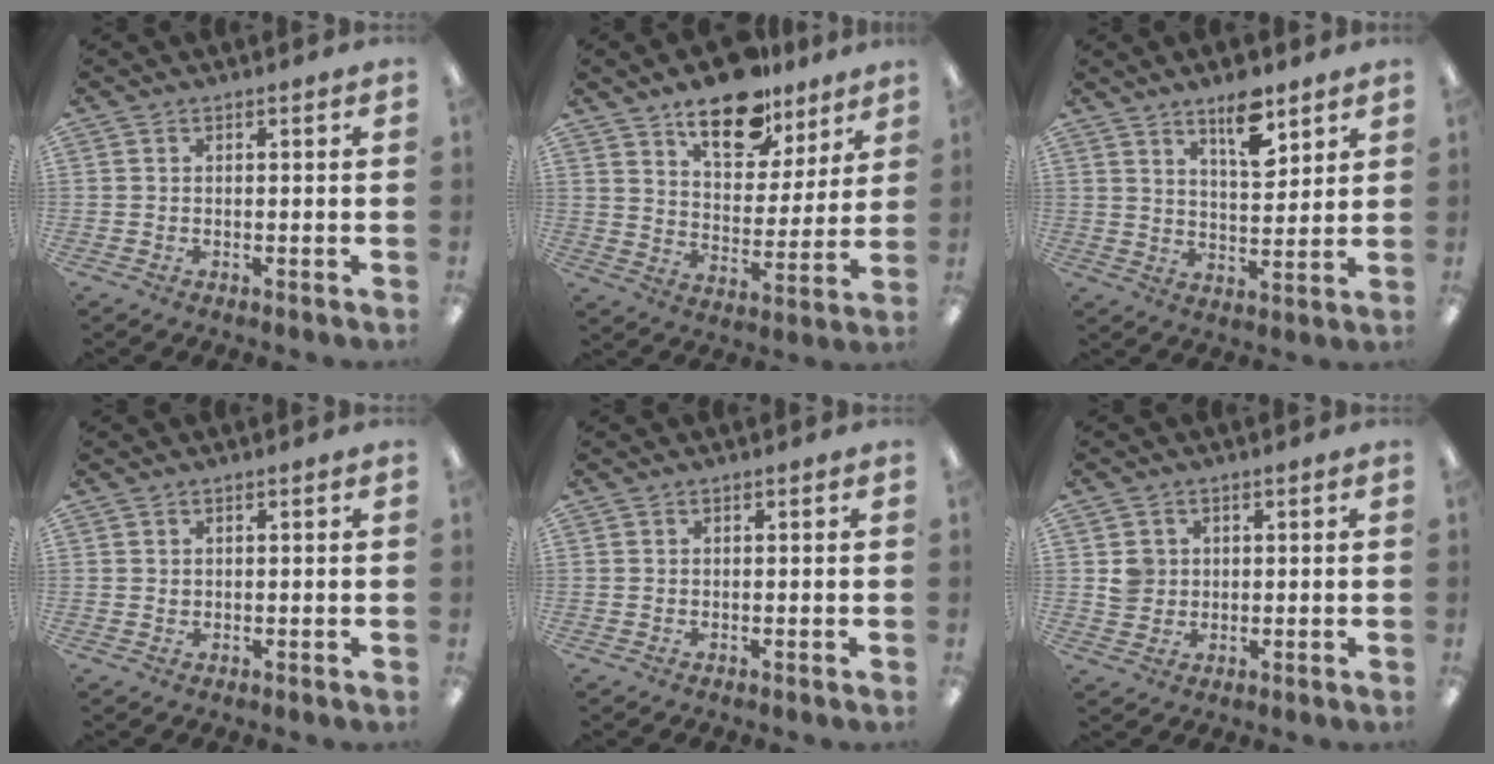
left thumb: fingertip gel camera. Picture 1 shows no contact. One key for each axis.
{"total": 15.6, "fx": 11.5, "fy": 7.4, "fz": 7.6, "tx": -0.106, "ty": -0.065, "tz": 0.200}
{"total": 10.2, "fx": 6.9, "fy": 4.0, "fz": 6.4, "tx": -0.093, "ty": -0.037, "tz": 0.115}
{"total": 0.8, "fx": 0.4, "fy": 0.7, "fz": 0.1, "tx": -0.004, "ty": 0.002, "tz": 0.008}
{"total": 0.0}
{"total": 4.1, "fx": 0.9, "fy": 4.0, "fz": 0.8, "tx": -0.011, "ty": 0.002, "tz": 0.014}